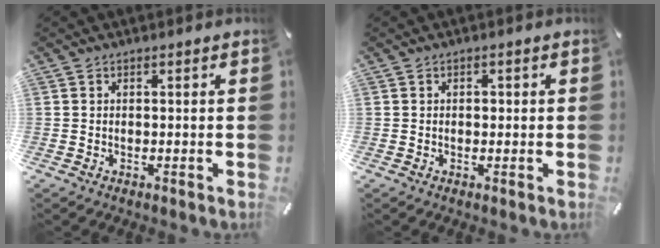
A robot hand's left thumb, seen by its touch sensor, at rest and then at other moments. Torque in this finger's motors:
{"motor_torque": [0.32, 0.47, 0.19, -0.04, 0.00]}